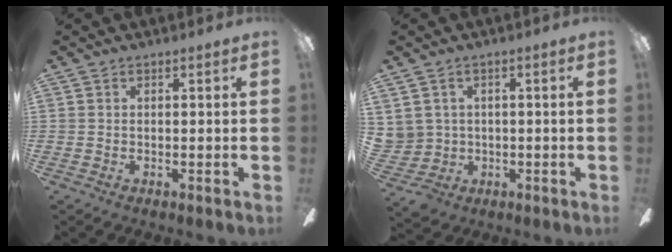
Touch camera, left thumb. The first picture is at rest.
{"total": 5.1, "force": [1.5, 4.8, -0.3], "torque": [-0.018, -0.006, 0.035]}